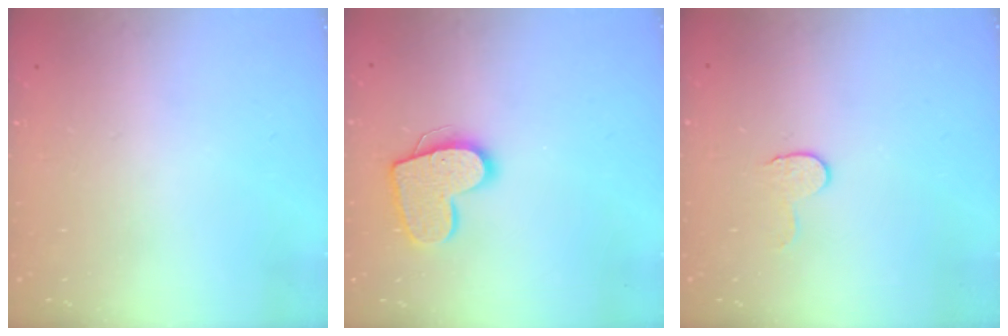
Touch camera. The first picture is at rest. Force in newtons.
{"total": 13.5, "press": 13.5, "slide": 0.9}
{"total": 4.6, "press": 4.6, "slide": 0.4}